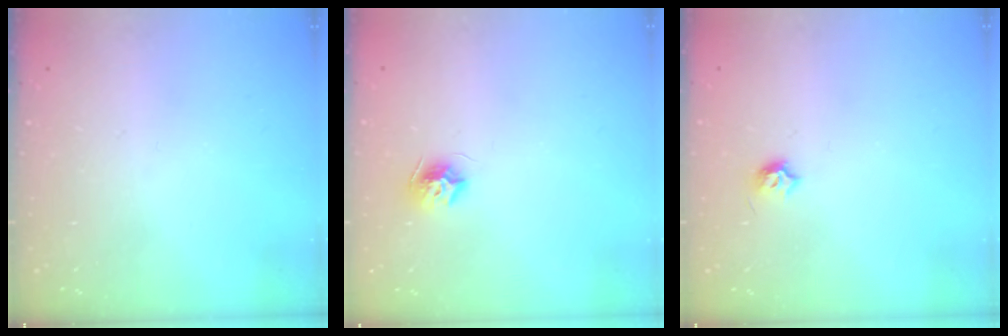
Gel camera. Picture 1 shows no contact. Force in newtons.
{"total": 7.8, "press": 7.8, "slide": 0.2}
{"total": 4.7, "press": 4.6, "slide": 0.8}